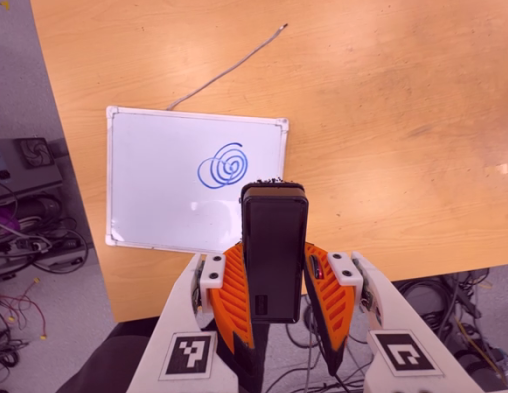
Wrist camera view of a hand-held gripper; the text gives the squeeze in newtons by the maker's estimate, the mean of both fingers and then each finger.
{"total": 5.2, "left": 3.5, "right": 7.0}